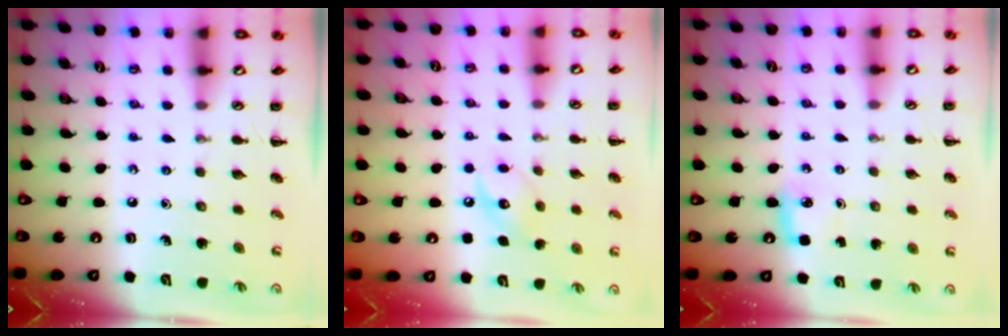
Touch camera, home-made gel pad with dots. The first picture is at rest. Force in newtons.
{"total": 8.7, "press": 8.7, "slide": 0.7}
{"total": 5.3, "press": 5.1, "slide": 1.6}